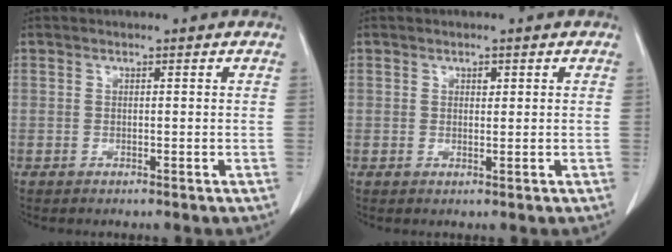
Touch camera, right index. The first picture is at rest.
{"total": 1.1, "force": [0.5, 0.6, 0.8], "torque": [-0.011, -0.003, 0.008]}